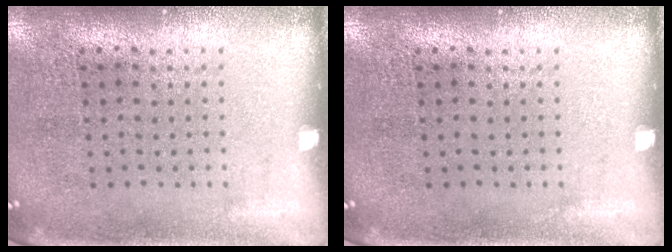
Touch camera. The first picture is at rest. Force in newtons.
{"total": 0.0}